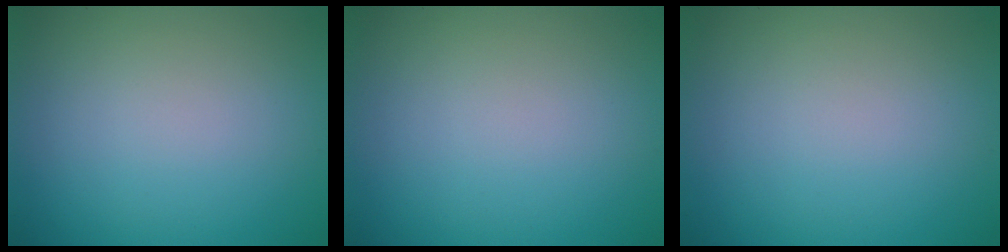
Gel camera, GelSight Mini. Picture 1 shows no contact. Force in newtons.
{"total": 0.0}
{"total": 0.0}